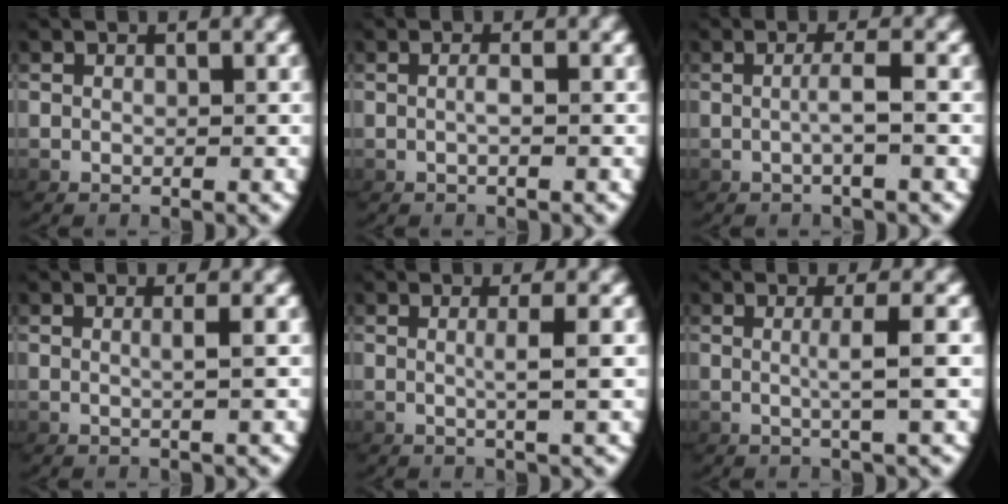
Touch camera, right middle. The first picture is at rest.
{"total": 0.8, "force": [-0.3, -0.2, 0.7], "torque": [-0.019, -0.002, -0.001]}
{"total": 1.5, "force": [-0.4, -0.5, 1.4], "torque": [-0.032, 0.002, -0.004]}
{"total": 1.2, "force": [0.2, -0.6, 1.1], "torque": [-0.021, -0.003, 0.008]}
{"total": 1.9, "force": [0.5, -0.6, 1.8], "torque": [-0.035, -0.002, 0.011]}
{"total": 2.4, "force": [0.4, -0.6, 2.2], "torque": [-0.045, 0.000, 0.010]}